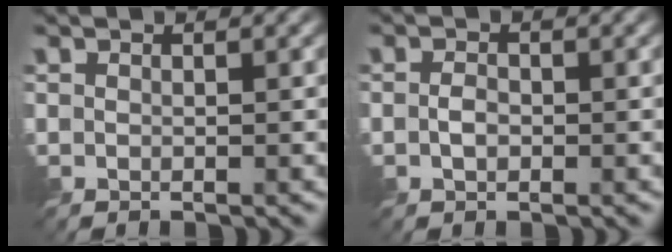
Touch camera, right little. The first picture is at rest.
{"total": 1.4, "force": [-0.5, 0.9, 0.9], "torque": [-0.017, -0.001, -0.014]}